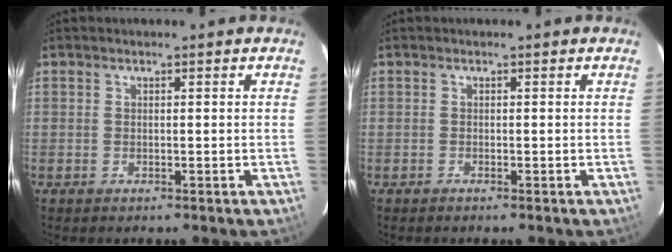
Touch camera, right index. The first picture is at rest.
{"total": 0.0}